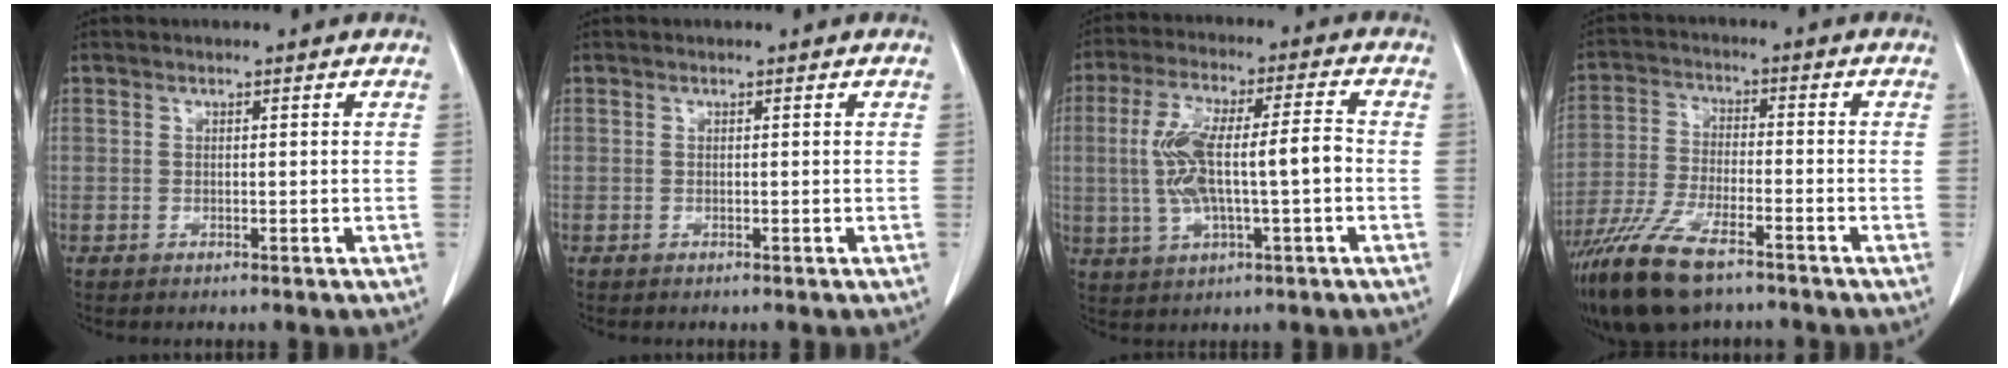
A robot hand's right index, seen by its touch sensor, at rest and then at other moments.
{"total": 0.0}
{"total": 12.0, "force": [-0.6, 2.9, 11.6], "torque": [-0.232, 0.023, -0.003]}
{"total": 12.7, "force": [-8.9, 3.6, 8.4], "torque": [-0.170, -0.023, -0.164]}